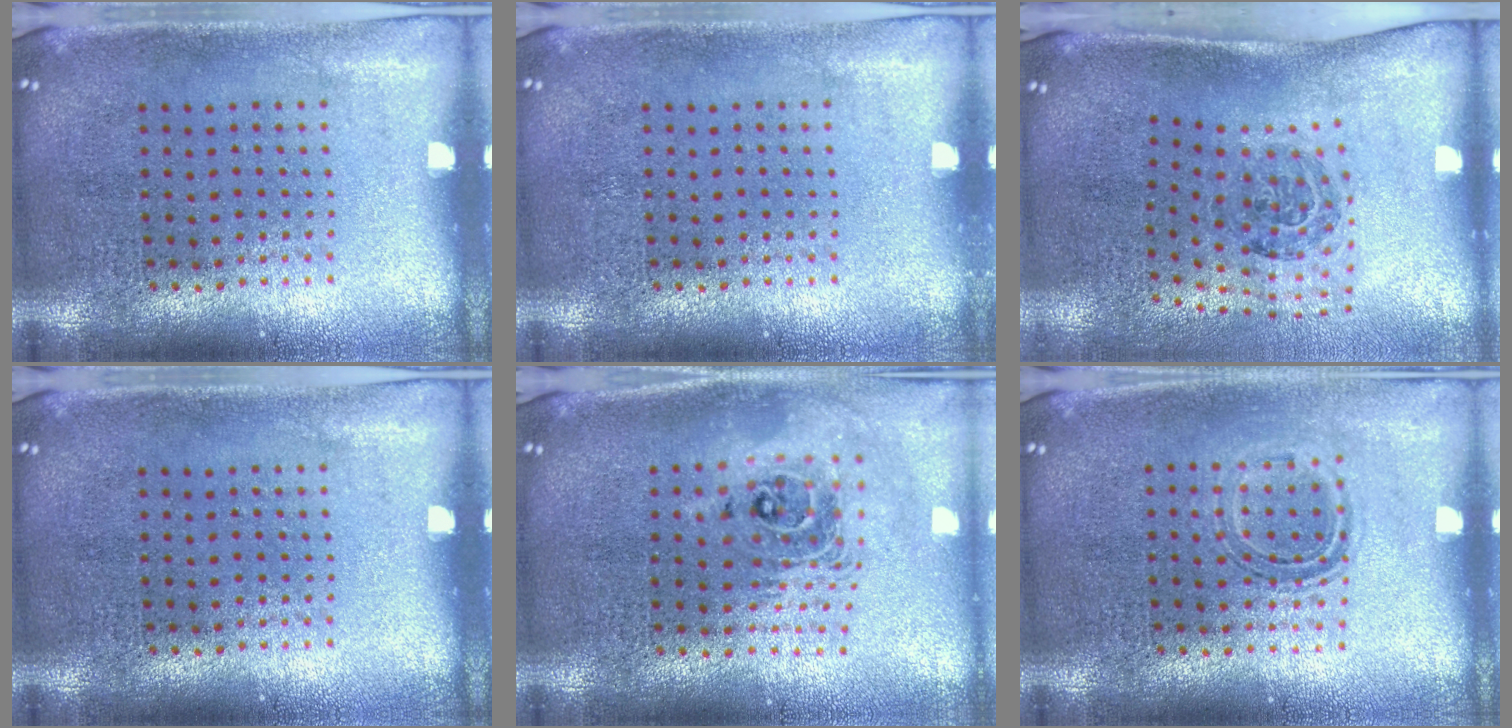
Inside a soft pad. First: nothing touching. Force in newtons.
{"total": 0.0}
{"total": 1.7, "press": 1.2, "slide": 1.2}
{"total": 0.0}
{"total": 2.0, "press": 1.6, "slide": 1.3}
{"total": 1.2, "press": 0.9, "slide": 0.7}